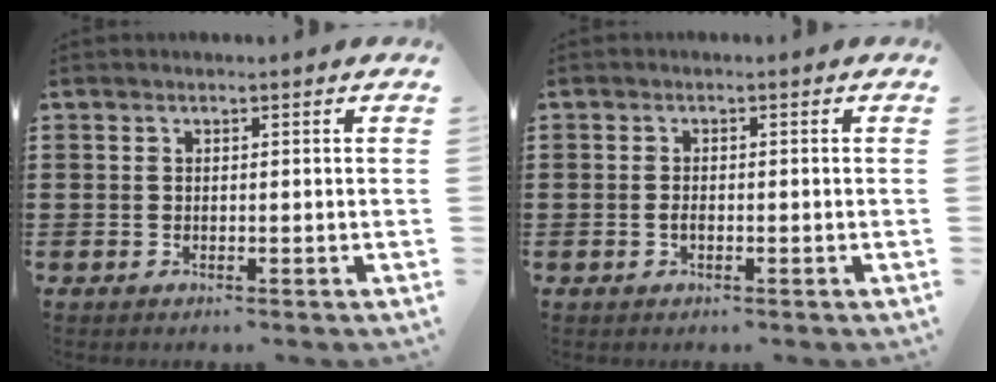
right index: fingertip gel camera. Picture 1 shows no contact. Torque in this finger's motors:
{"motor_torque": [1.10, 1.04, 0.17, 0.04]}